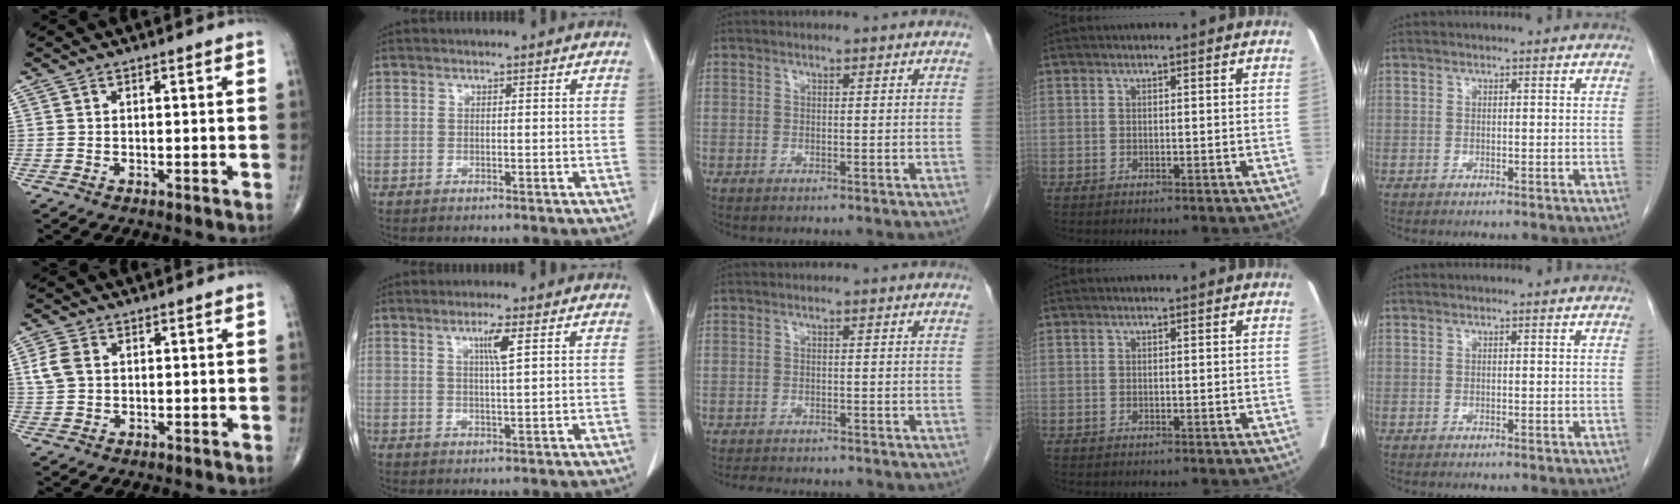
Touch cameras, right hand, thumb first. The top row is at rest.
{"thumb": {"total": 4.2, "force": [0.9, 3.0, 2.8], "torque": [-0.063, 0.006, 0.018]}, "index": {"total": 3.4, "force": [1.4, -0.3, 3.1], "torque": [-0.058, -0.003, 0.025]}, "middle": {"total": 6.4, "force": [-5.8, 1.8, 2.1], "torque": [-0.031, -0.003, -0.079]}}